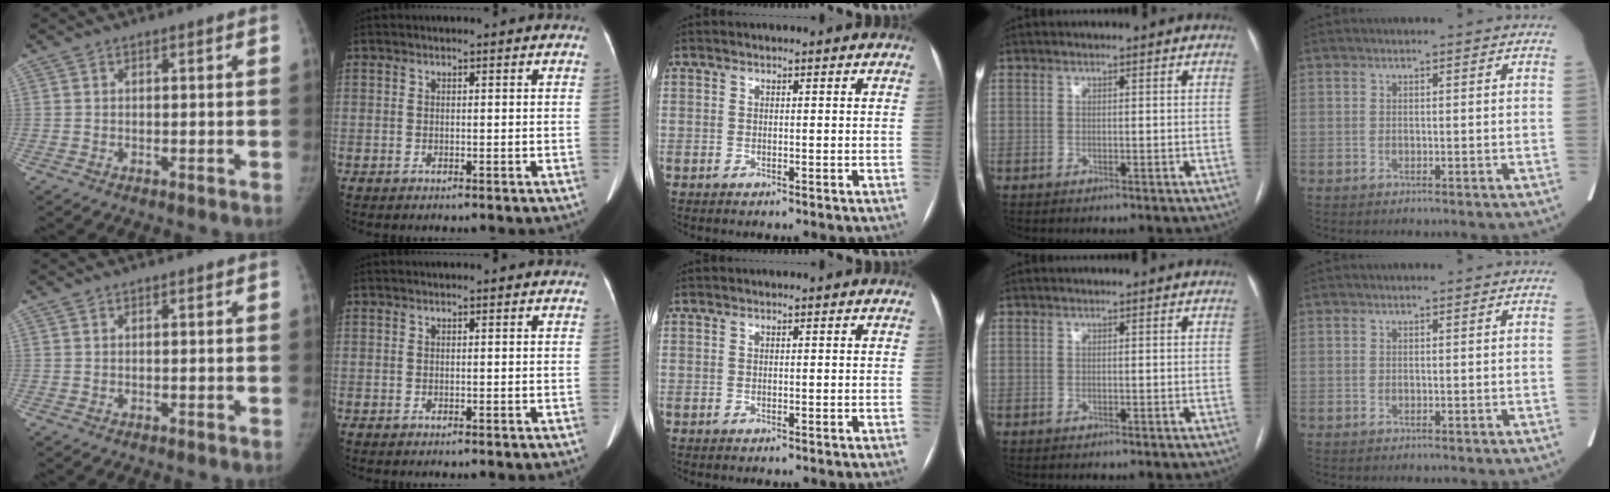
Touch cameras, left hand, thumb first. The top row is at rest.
{}